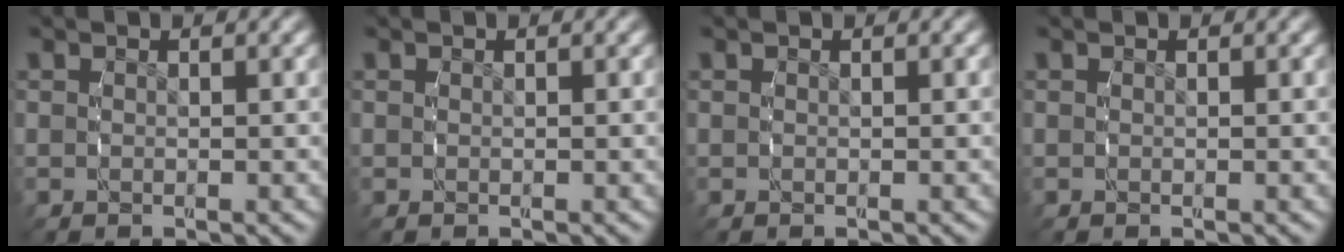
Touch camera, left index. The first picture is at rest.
{"total": 0.0}
{"total": 0.0}
{"total": 0.0}